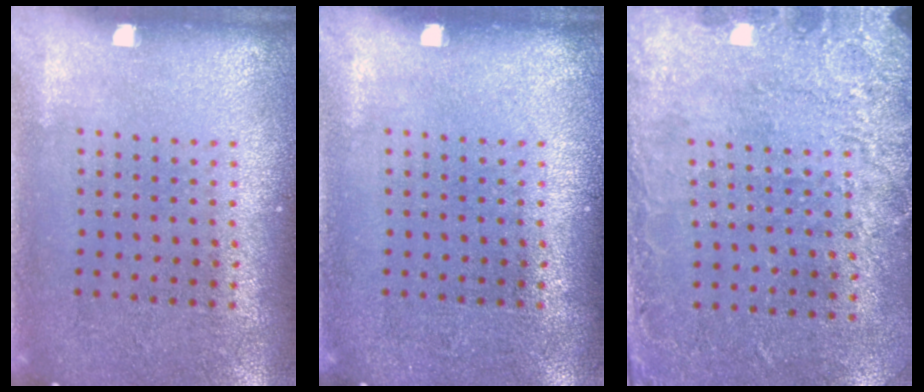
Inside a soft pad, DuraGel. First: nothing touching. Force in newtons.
{"total": 0.0}
{"total": 2.8, "press": 2.0, "slide": 1.9}